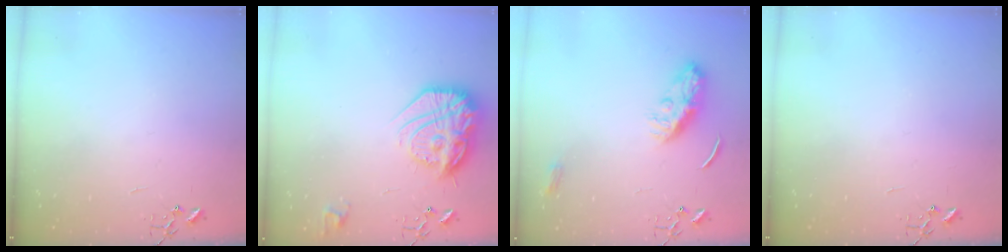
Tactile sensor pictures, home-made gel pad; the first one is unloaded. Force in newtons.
{"total": 23.1, "press": 23.0, "slide": 2.4}
{"total": 9.8, "press": 9.8, "slide": 0.2}
{"total": 0.0}